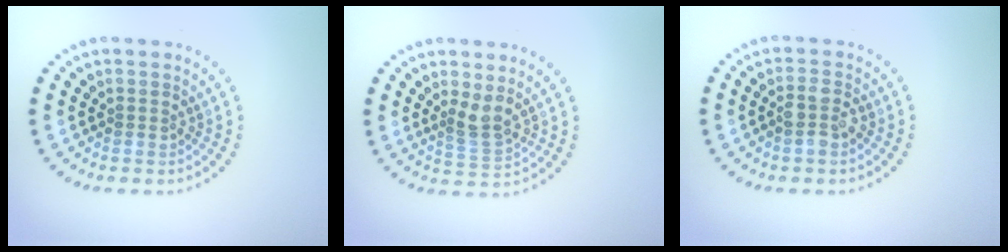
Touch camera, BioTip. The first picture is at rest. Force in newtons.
{"total": 2.3, "press": 1.8, "slide": 1.6}
{"total": 2.2, "press": 2.1, "slide": 0.7}